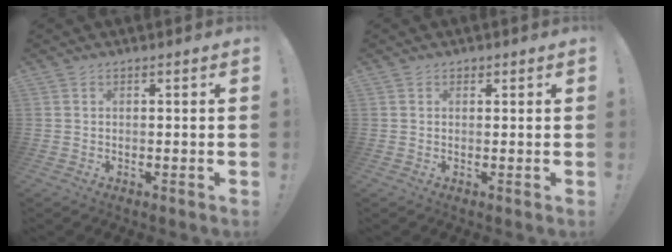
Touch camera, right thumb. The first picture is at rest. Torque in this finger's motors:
{"motor_torque": [-0.26, 0.40, 0.06, 0.02, -0.02]}